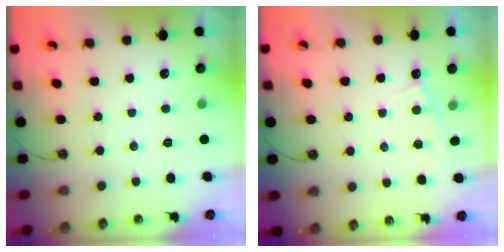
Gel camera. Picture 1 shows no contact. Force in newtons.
{"total": 1.8, "press": 1.8, "slide": 0.3}